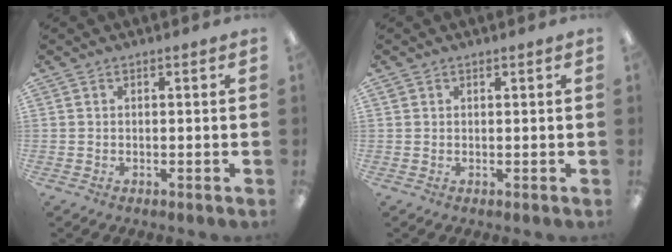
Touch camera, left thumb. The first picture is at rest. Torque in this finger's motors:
{"motor_torque": [0.11, -0.02, 0.27, -0.09, 0.00]}